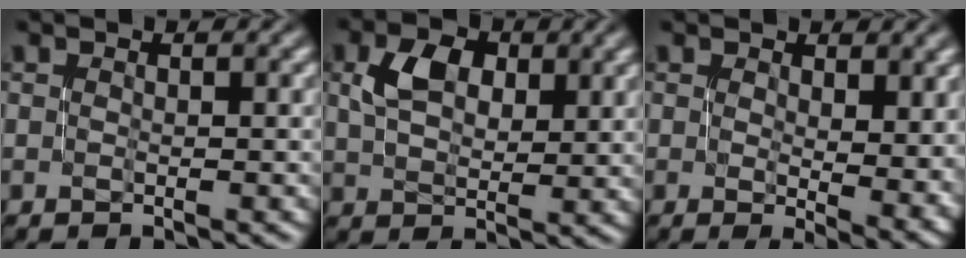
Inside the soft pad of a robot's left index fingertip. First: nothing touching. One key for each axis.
{"total": 4.7, "fx": 2.0, "fy": 3.1, "fz": 3.0, "tx": -0.055, "ty": 0.008, "tz": 0.035}
{"total": 6.1, "fx": 0.8, "fy": 2.9, "fz": 5.3, "tx": -0.066, "ty": -0.009, "tz": 0.016}